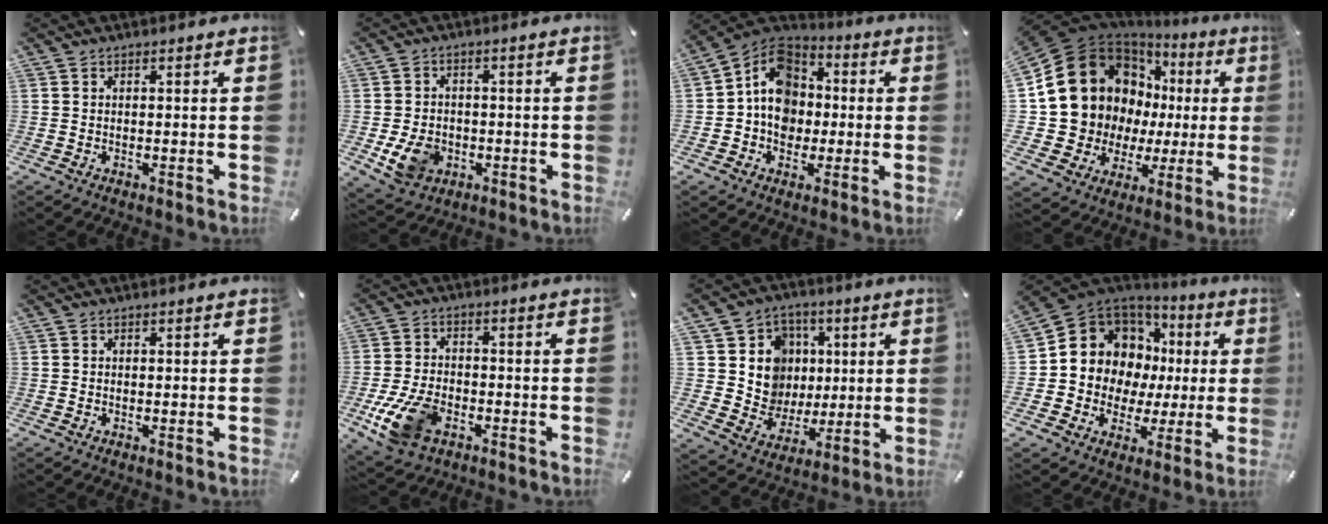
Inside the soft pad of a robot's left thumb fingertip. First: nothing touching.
{"total": 8.1, "force": [-2.0, 6.6, 4.2], "torque": [-0.085, 0.007, -0.036]}
{"total": 11.6, "force": [-0.7, 10.2, 5.6], "torque": [-0.103, 0.015, -0.014]}
{"total": 18.7, "force": [5.6, 15.6, 8.7], "torque": [-0.162, -0.048, 0.130]}
{"total": 0.0}
{"total": 11.9, "force": [-4.8, 7.4, 7.9], "torque": [-0.173, 0.012, -0.086]}
{"total": 13.0, "force": [2.1, 12.5, 2.7], "torque": [-0.038, -0.018, 0.054]}
{"total": 10.8, "force": [3.1, 10.2, 2.0], "torque": [-0.044, -0.057, 0.072]}